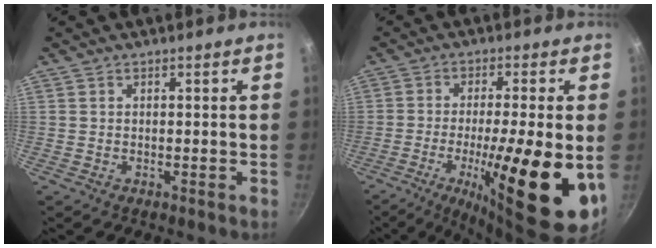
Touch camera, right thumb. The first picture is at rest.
{"total": 19.7, "force": [-4.8, 3.8, 18.7], "torque": [-0.285, 0.000, -0.073]}